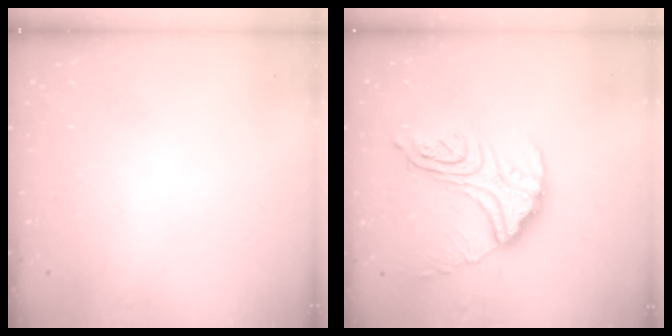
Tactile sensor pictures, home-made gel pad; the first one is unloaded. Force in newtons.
{"total": 18.5, "press": 18.5, "slide": 1.6}